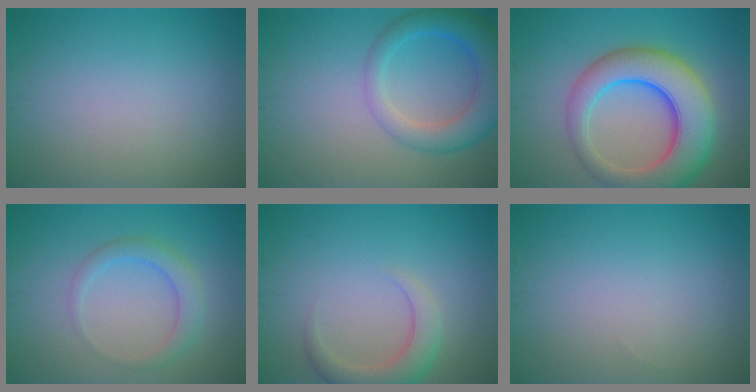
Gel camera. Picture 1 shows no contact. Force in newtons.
{"total": 5.5, "press": 5.5, "slide": 0.3}
{"total": 9.5, "press": 9.5, "slide": 0.6}
{"total": 2.6, "press": 2.6, "slide": 0.1}
{"total": 3.4, "press": 3.4, "slide": 0.3}
{"total": 0.0}